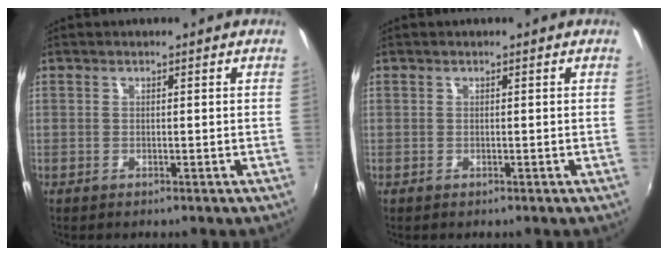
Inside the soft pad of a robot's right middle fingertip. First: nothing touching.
{"total": 0.0}